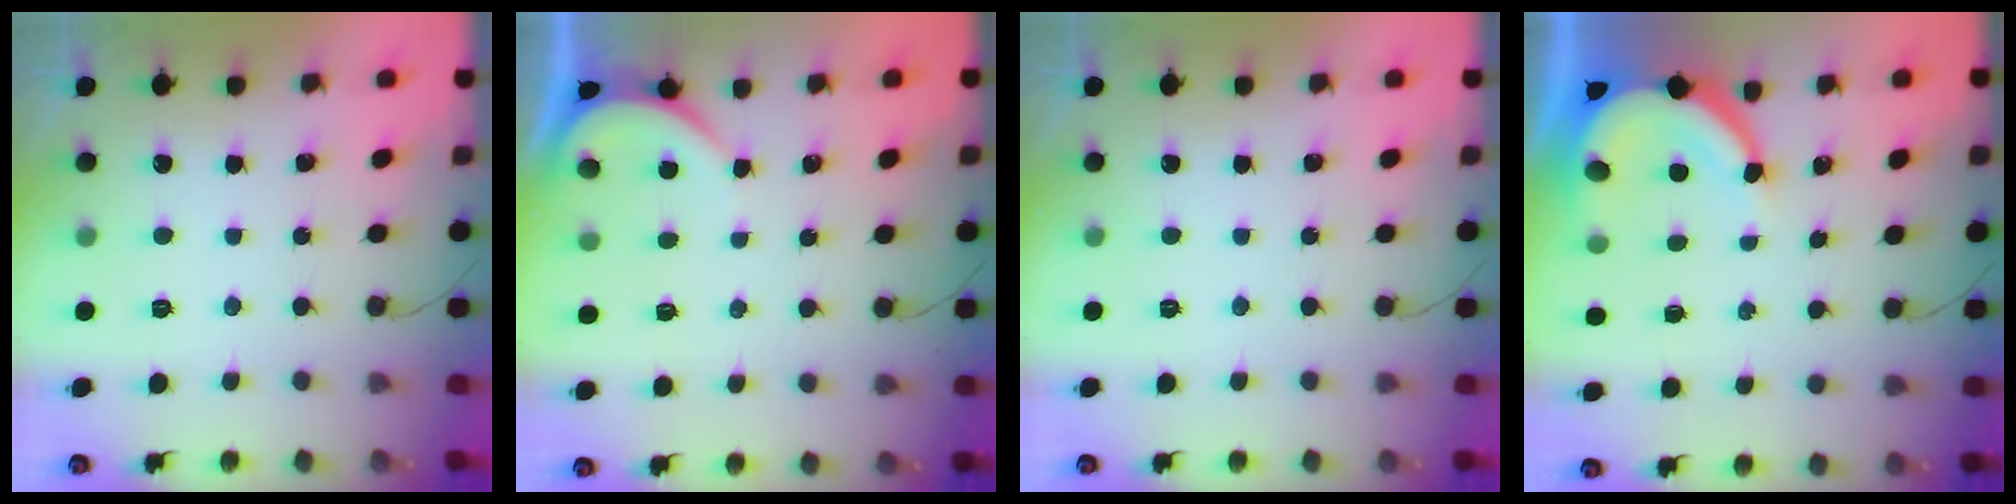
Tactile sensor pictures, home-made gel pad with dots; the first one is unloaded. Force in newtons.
{"total": 2.4, "press": 2.4, "slide": 0.2}
{"total": 0.0}
{"total": 8.0, "press": 7.9, "slide": 1.1}